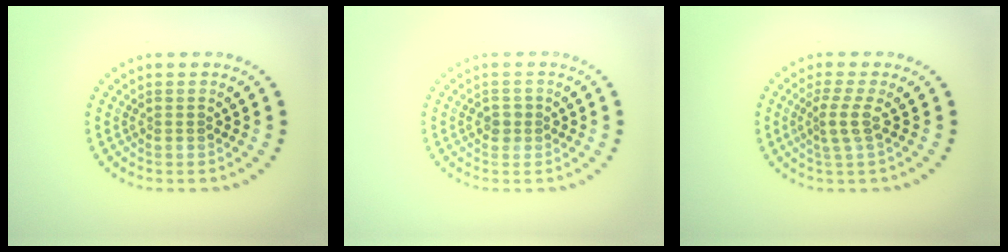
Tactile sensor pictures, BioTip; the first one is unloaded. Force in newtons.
{"total": 1.3, "press": 1.2, "slide": 0.6}
{"total": 2.2, "press": 1.5, "slide": 1.5}